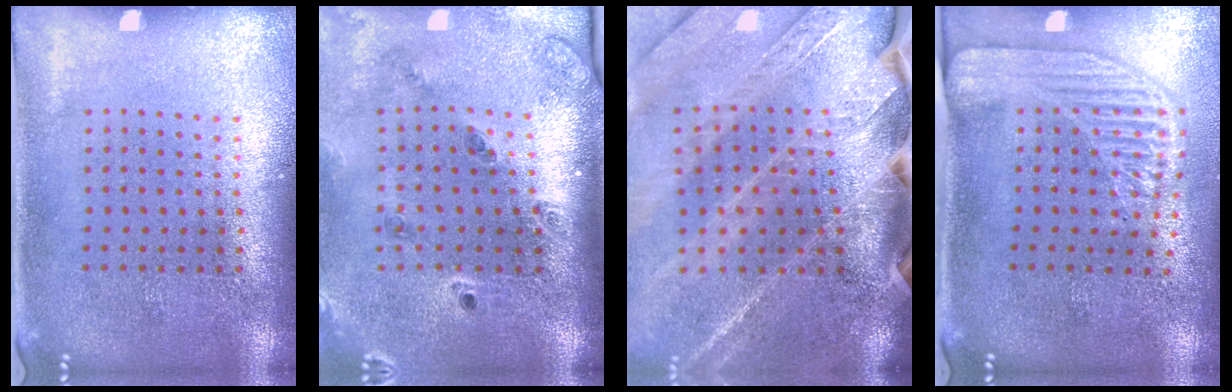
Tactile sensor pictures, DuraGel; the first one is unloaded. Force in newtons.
{"total": 1.7, "press": 1.6, "slide": 0.5}
{"total": 3.7, "press": 3.2, "slide": 1.9}
{"total": 2.2, "press": 1.7, "slide": 1.3}